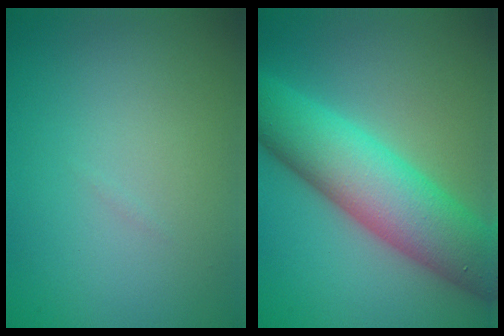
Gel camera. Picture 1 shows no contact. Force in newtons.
{"total": 10.1, "press": 10.1, "slide": 0.3}